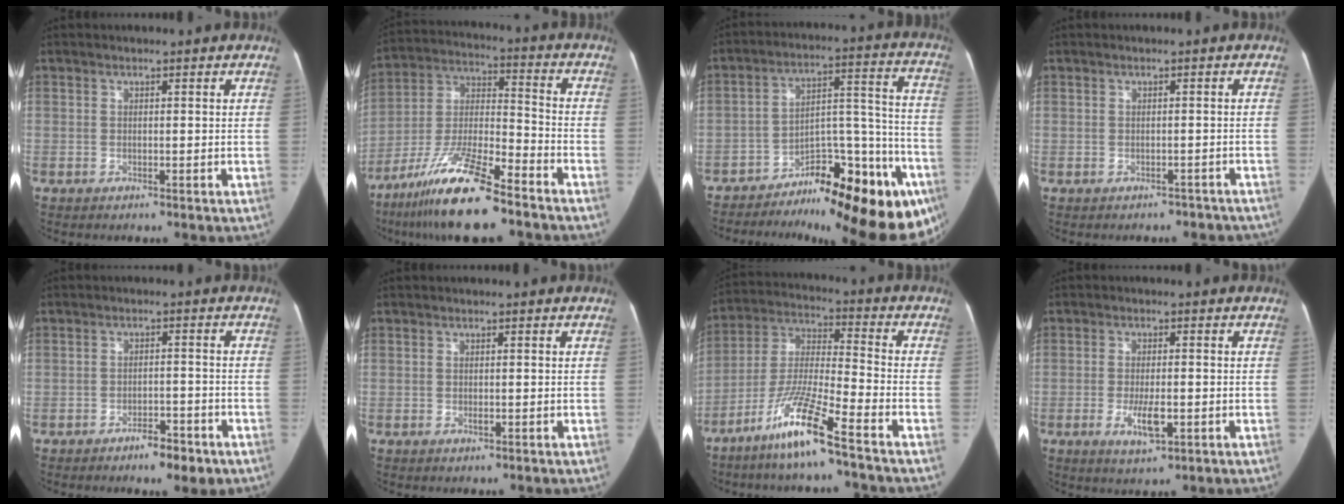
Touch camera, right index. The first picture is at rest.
{"total": 15.1, "force": [-11.1, 1.8, 10.2], "torque": [-0.205, -0.015, -0.201]}
{"total": 22.2, "force": [-16.0, 6.5, 13.9], "torque": [-0.098, 0.056, -0.219]}
{"total": 3.6, "force": [-2.9, 2.1, 0.1], "torque": [-0.002, 0.018, -0.033]}
{"total": 4.5, "force": [-3.1, 1.8, 2.8], "torque": [-0.036, 0.007, -0.042]}
{"total": 0.6, "force": [-0.2, 0.3, 0.5], "torque": [-0.008, -0.004, -0.003]}
{"total": 12.3, "force": [-8.2, -0.6, 9.1], "torque": [-0.189, -0.028, -0.162]}
{"total": 4.7, "force": [-1.6, 1.4, 4.2], "torque": [-0.078, -0.011, -0.025]}